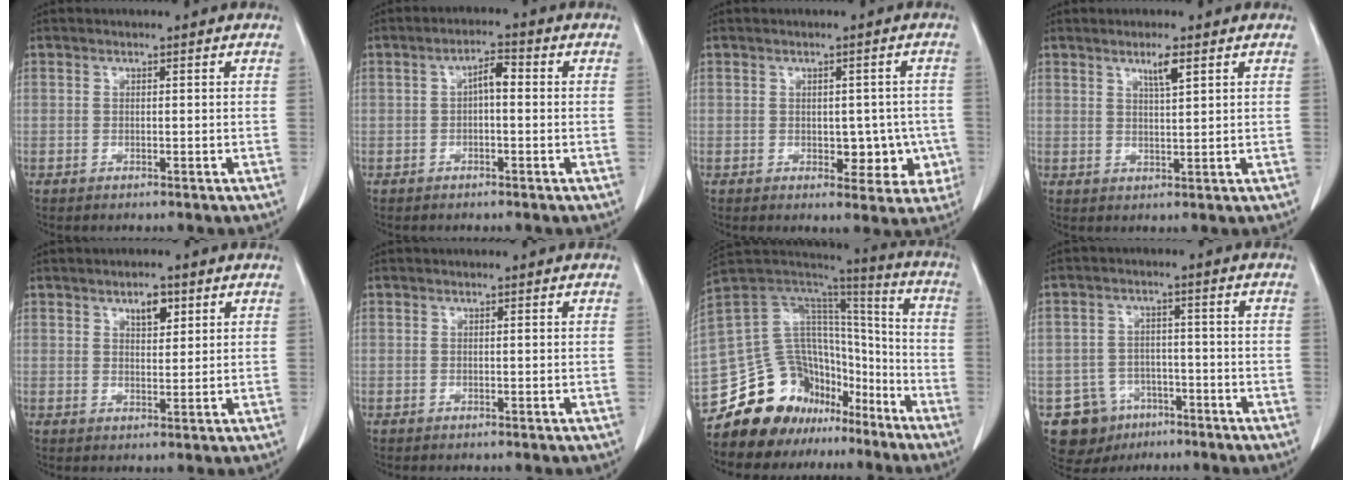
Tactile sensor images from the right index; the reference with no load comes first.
{"total": 3.2, "force": [0.1, 1.1, 3.0], "torque": [-0.051, 0.014, -0.001]}
{"total": 5.7, "force": [-1.0, 3.7, 4.2], "torque": [-0.029, 0.013, -0.006]}
{"total": 3.0, "force": [1.8, 0.1, 2.5], "torque": [-0.046, -0.004, 0.032]}
{"total": 3.4, "force": [1.9, 1.5, 2.4], "torque": [-0.037, -0.002, 0.033]}
{"total": 0.0}
{"total": 19.4, "force": [-14.1, 11.3, 6.9], "torque": [-0.118, 0.087, -0.229]}
{"total": 7.8, "force": [-4.1, 6.6, 1.0], "torque": [-0.020, 0.012, -0.053]}